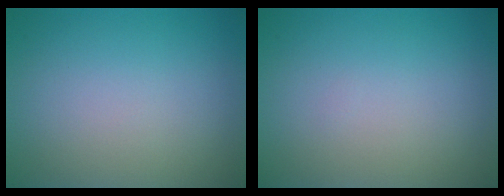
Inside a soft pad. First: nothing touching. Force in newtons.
{"total": 0.0}